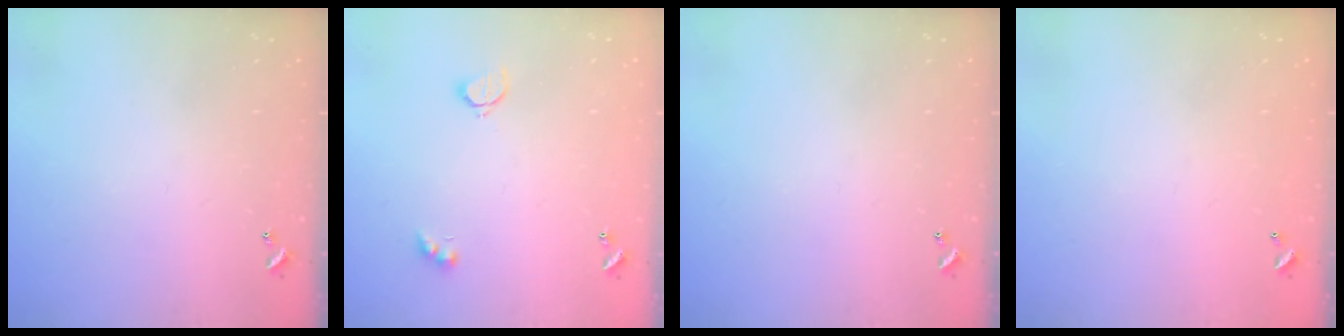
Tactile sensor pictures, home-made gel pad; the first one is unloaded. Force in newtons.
{"total": 2.6, "press": 2.6, "slide": 0.5}
{"total": 0.0}
{"total": 2.9, "press": 2.9, "slide": 0.1}